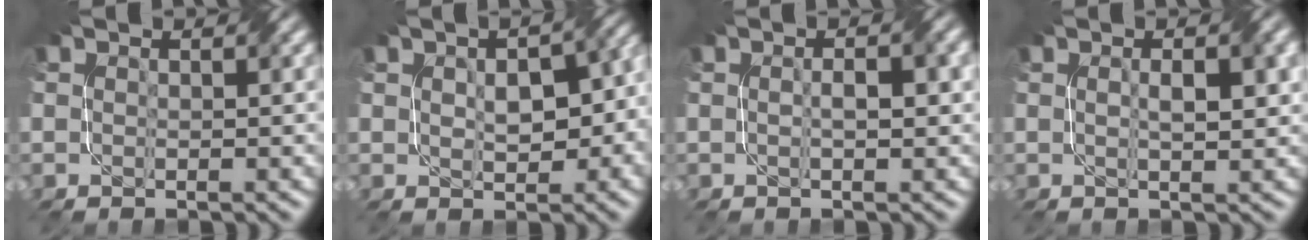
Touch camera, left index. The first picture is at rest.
{"total": 7.4, "force": [0.3, 4.5, 5.9], "torque": [-0.068, 0.010, 0.019]}
{"total": 2.2, "force": [0.1, 0.6, 2.1], "torque": [-0.031, 0.000, -0.001]}
{"total": 2.7, "force": [0.5, 0.7, 2.6], "torque": [-0.044, 0.003, 0.008]}